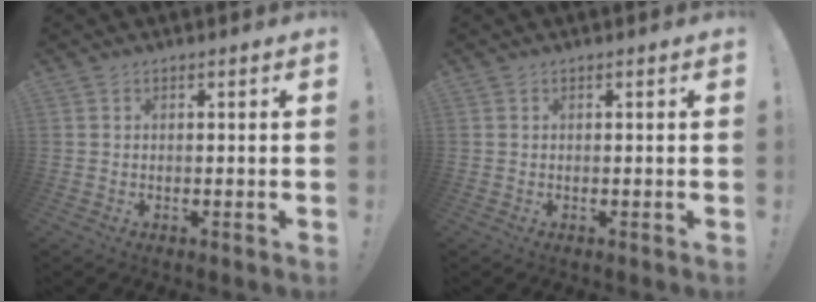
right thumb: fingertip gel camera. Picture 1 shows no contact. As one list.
[{"total": 0.0}]